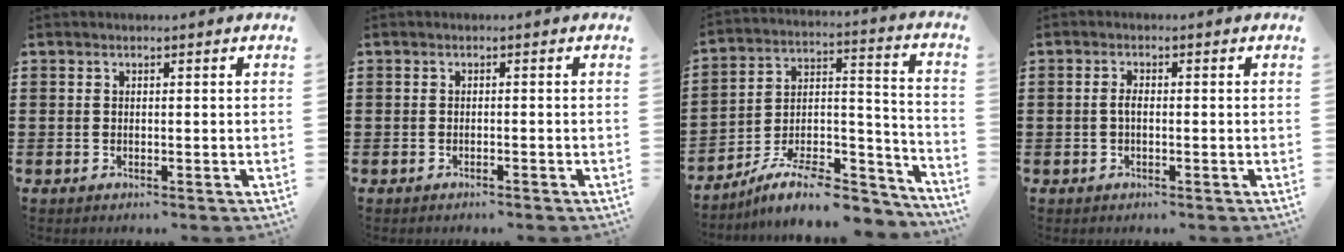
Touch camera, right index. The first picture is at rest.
{"total": 0.5, "force": [-0.4, -0.1, 0.2], "torque": [-0.007, -0.005, -0.008]}
{"total": 10.2, "force": [-8.3, 3.0, 5.1], "torque": [-0.077, 0.026, -0.155]}
{"total": 1.4, "force": [-0.4, 0.4, 1.3], "torque": [-0.033, -0.004, -0.009]}